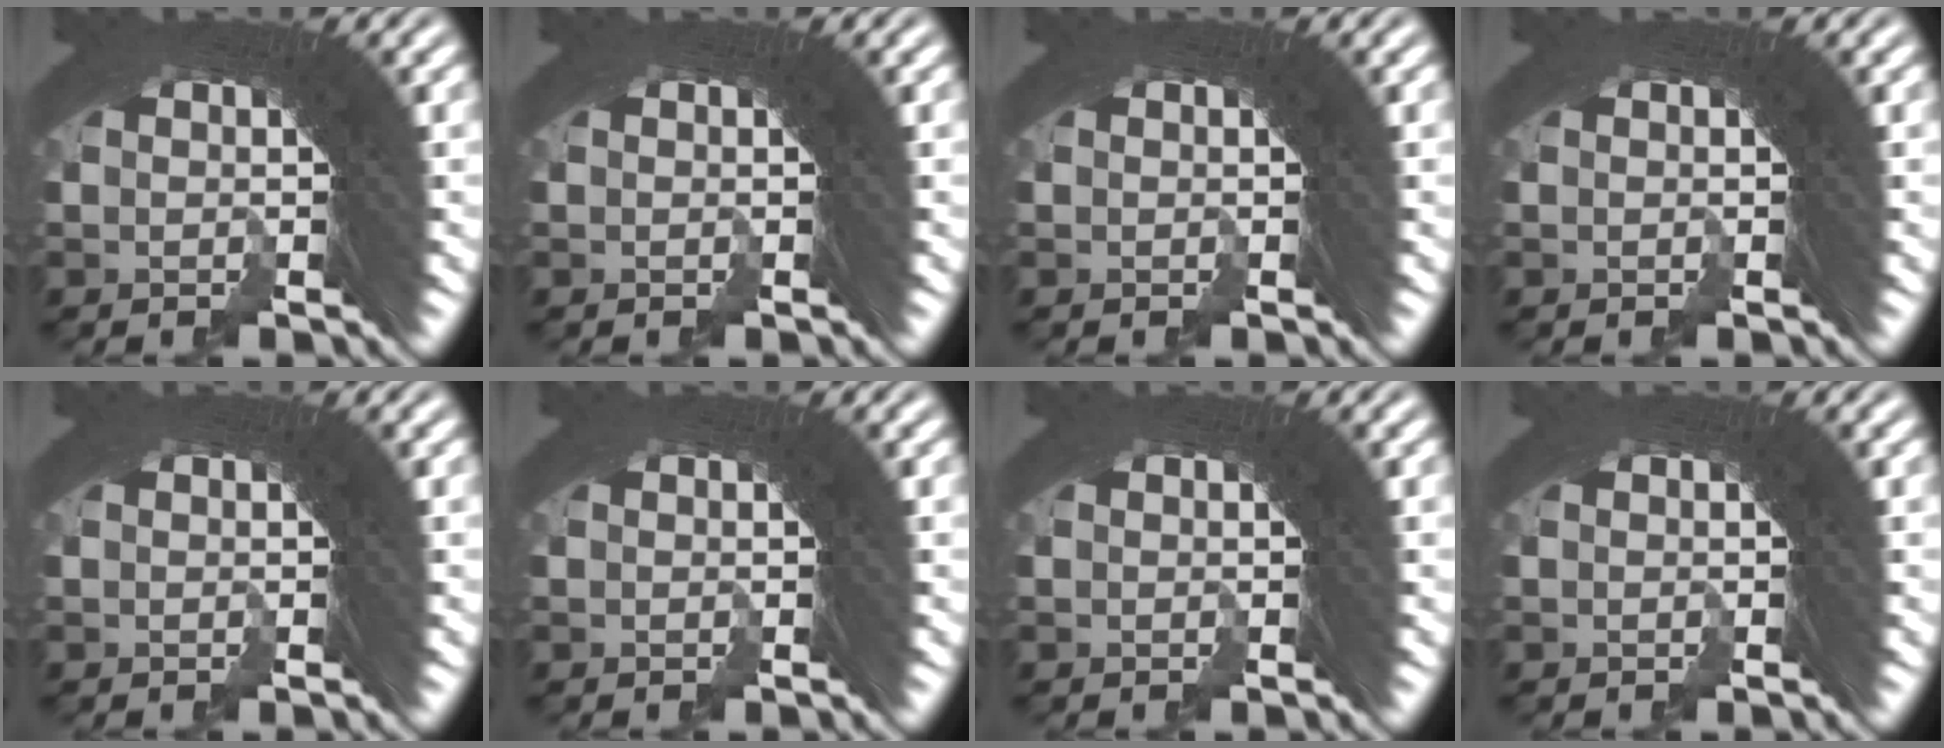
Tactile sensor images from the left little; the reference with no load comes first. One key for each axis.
{"total": 0.0}
{"total": 0.0}
{"total": 0.0}
{"total": 0.0}
{"total": 0.0}
{"total": 0.0}
{"total": 0.0}